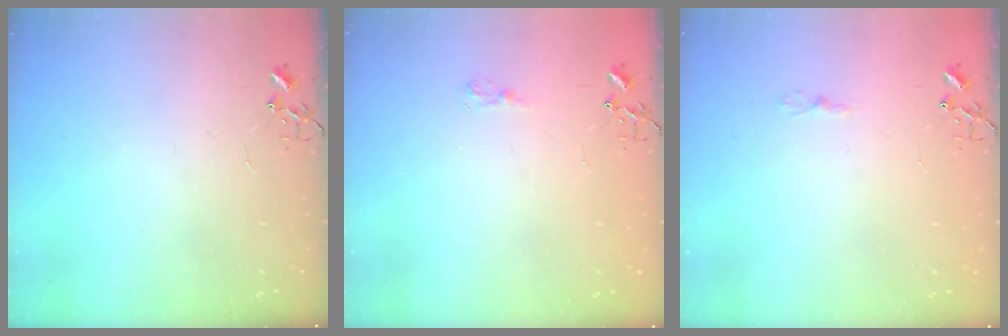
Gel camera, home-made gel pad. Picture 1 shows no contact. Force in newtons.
{"total": 6.6, "press": 6.5, "slide": 0.8}
{"total": 3.5, "press": 3.4, "slide": 0.4}